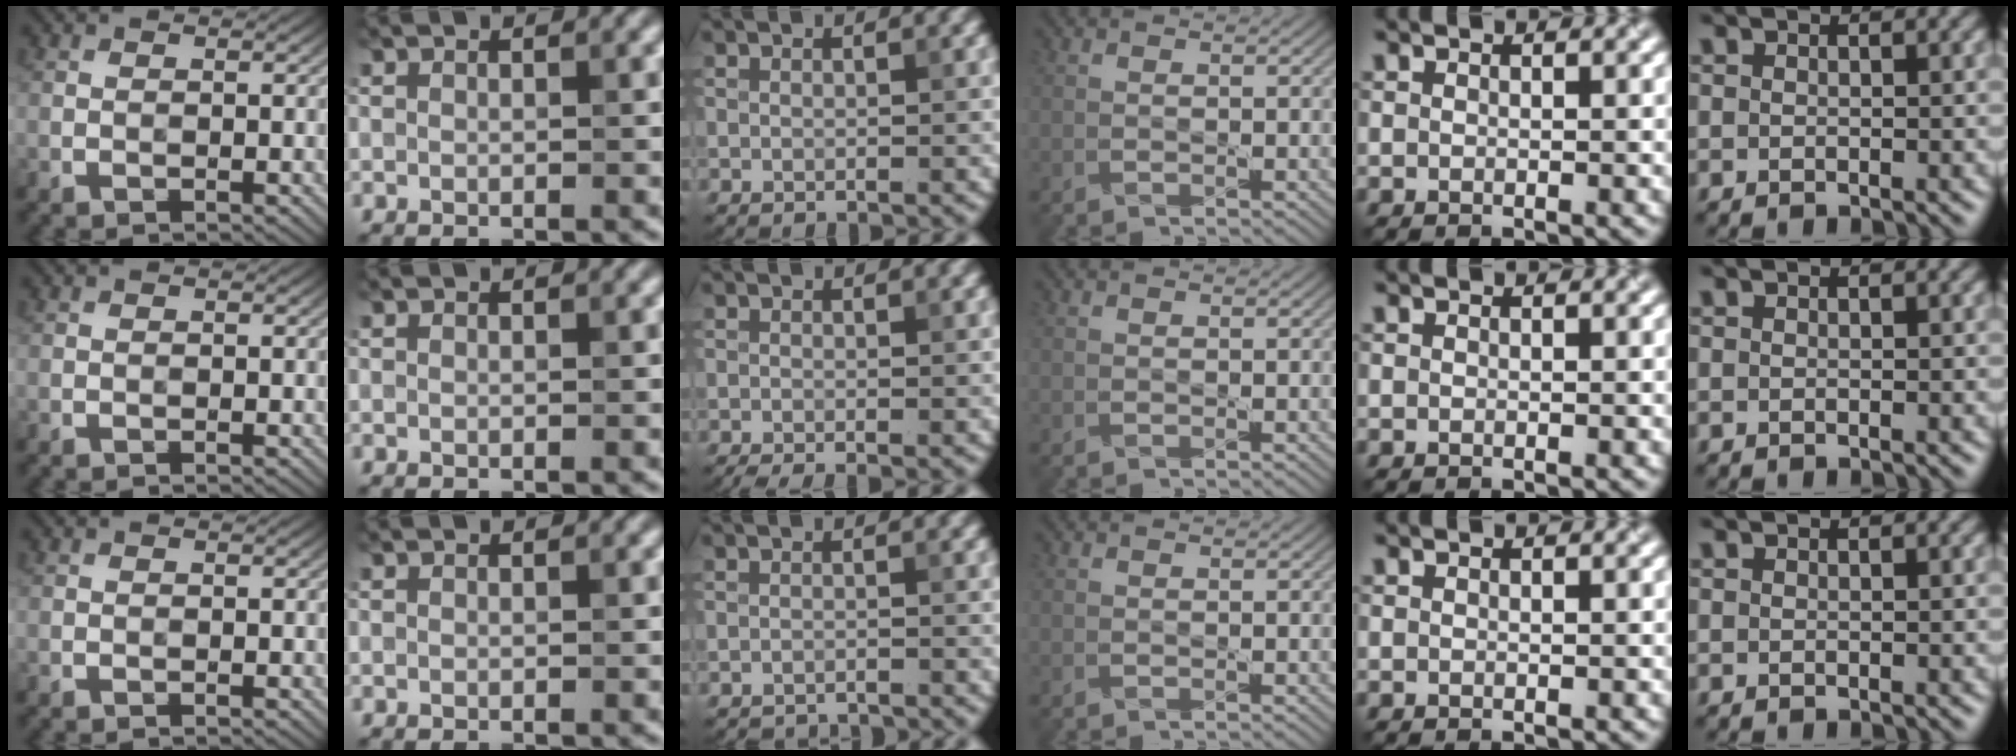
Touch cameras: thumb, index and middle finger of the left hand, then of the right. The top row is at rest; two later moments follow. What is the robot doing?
{"motion": "pour", "object": "pitcher"}